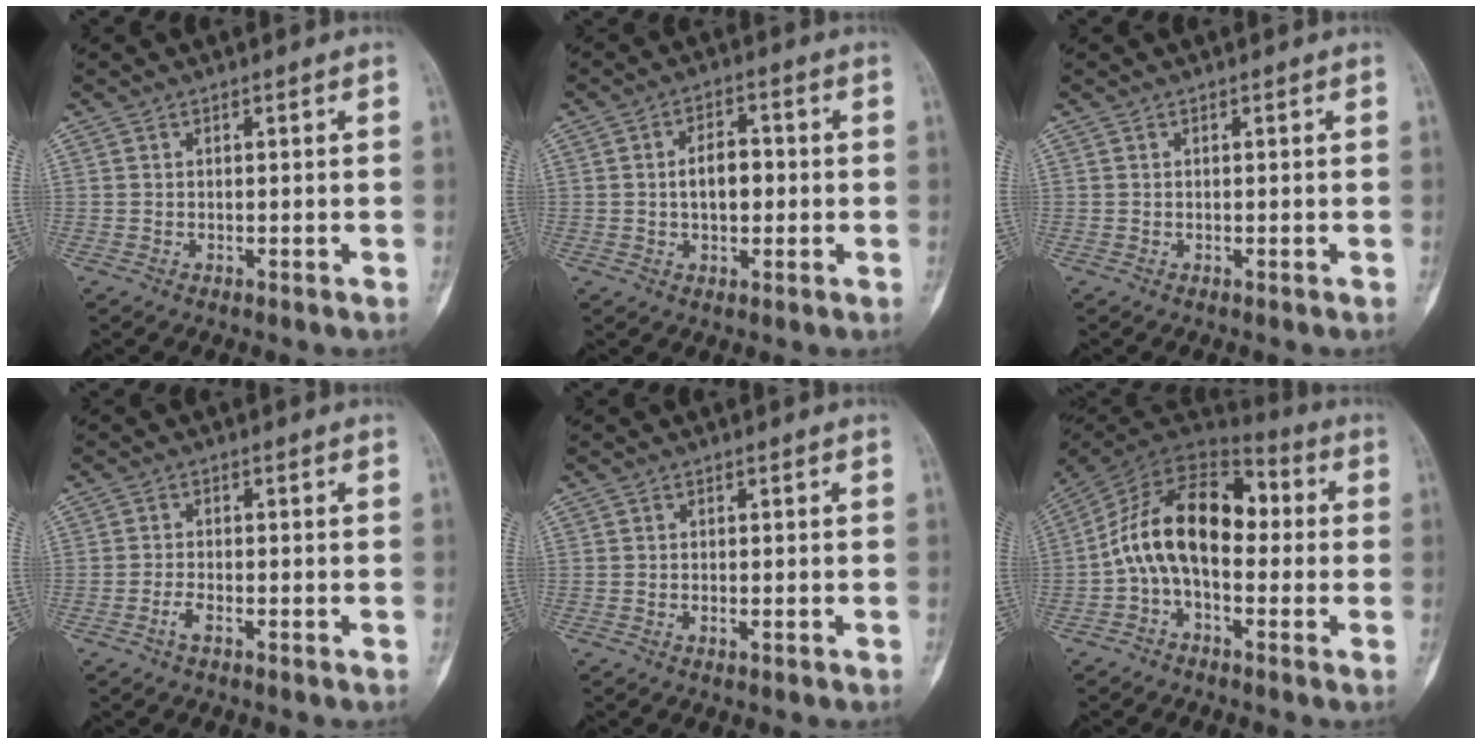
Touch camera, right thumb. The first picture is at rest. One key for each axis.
{"total": 6.1, "fx": -0.1, "fy": 3.7, "fz": 4.9, "tx": -0.065, "ty": 0.014, "tz": -0.005}
{"total": 0.0}
{"total": 2.0, "fx": -1.3, "fy": 0.7, "fz": 1.4, "tx": -0.032, "ty": 0.010, "tz": -0.026}
{"total": 1.0, "fx": -0.4, "fy": 0.4, "fz": 0.8, "tx": -0.014, "ty": 0.006, "tz": -0.004}
{"total": 15.8, "fx": -0.9, "fy": 9.4, "fz": 12.6, "tx": -0.199, "ty": 0.056, "tz": -0.029}